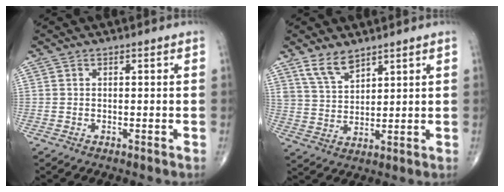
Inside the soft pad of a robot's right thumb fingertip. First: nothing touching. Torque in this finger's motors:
{"motor_torque": [-0.01, 0.17, 0.65, 0.63, 0.04]}